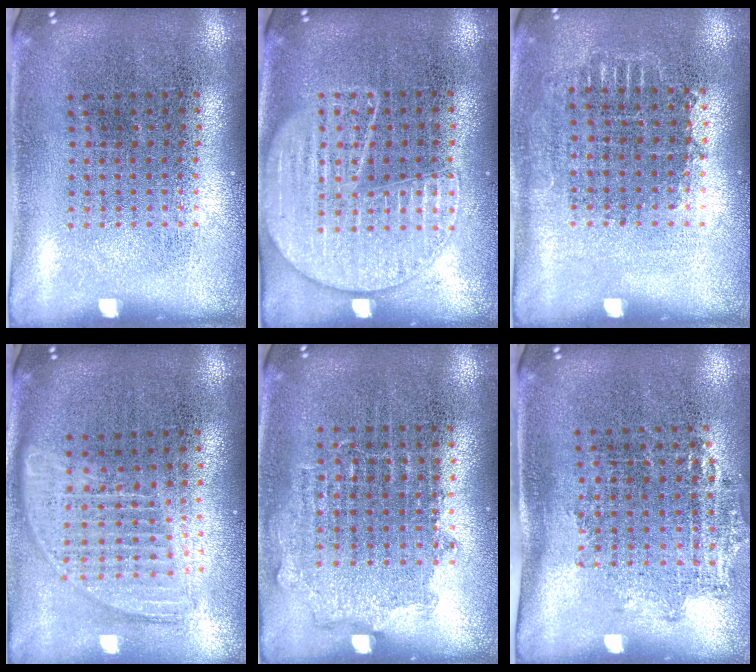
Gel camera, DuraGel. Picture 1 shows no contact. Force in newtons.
{"total": 1.5, "press": 1.5, "slide": 0.1}
{"total": 0.7, "press": 0.7, "slide": 0.3}
{"total": 1.7, "press": 1.4, "slide": 0.9}
{"total": 0.9, "press": 0.8, "slide": 0.4}
{"total": 1.3, "press": 1.0, "slide": 0.8}